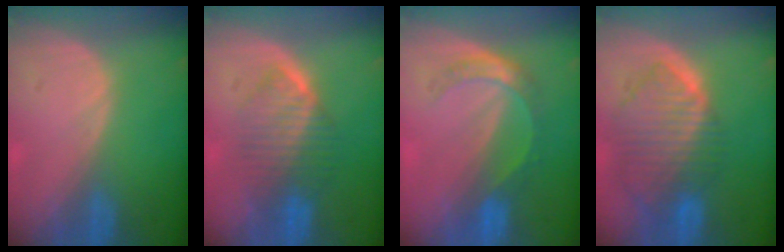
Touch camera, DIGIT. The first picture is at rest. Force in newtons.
{"total": 6.4, "press": 6.3, "slide": 1.0}
{"total": 5.4, "press": 4.7, "slide": 2.6}
{"total": 9.9, "press": 8.5, "slide": 5.1}